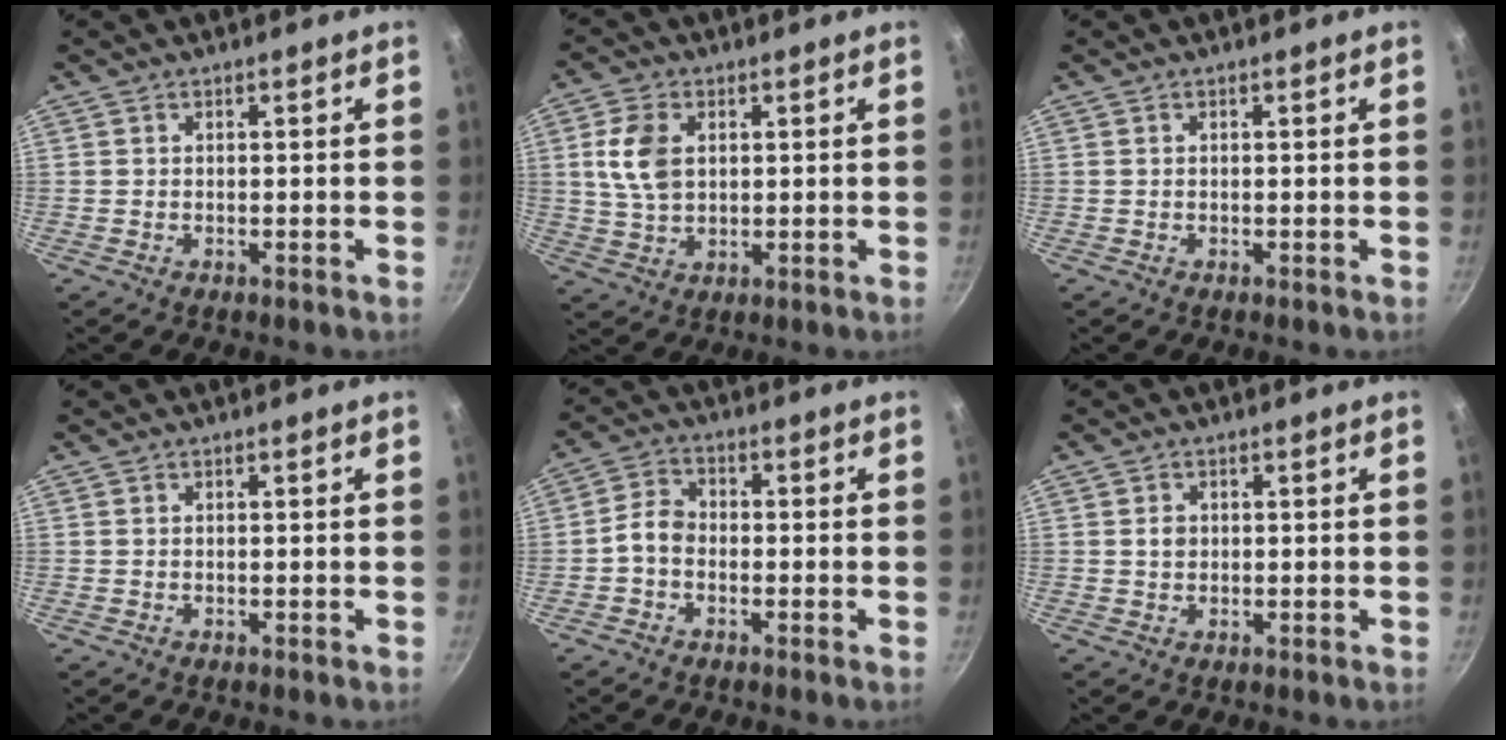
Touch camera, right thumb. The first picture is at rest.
{"total": 8.4, "force": [1.9, 5.6, 6.0], "torque": [-0.108, -0.003, 0.037]}
{"total": 0.0}
{"total": 0.0}
{"total": 4.2, "force": [-1.4, 3.1, 2.4], "torque": [-0.042, 0.025, -0.039]}
{"total": 1.8, "force": [0.2, 1.5, 1.0], "torque": [-0.010, 0.004, 0.003]}